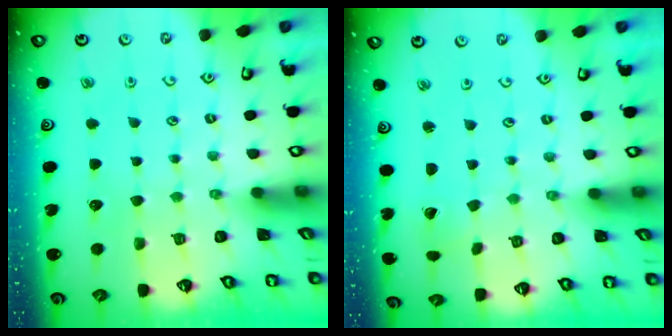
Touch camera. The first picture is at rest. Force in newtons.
{"total": 0.6, "press": 0.6, "slide": 0.1}